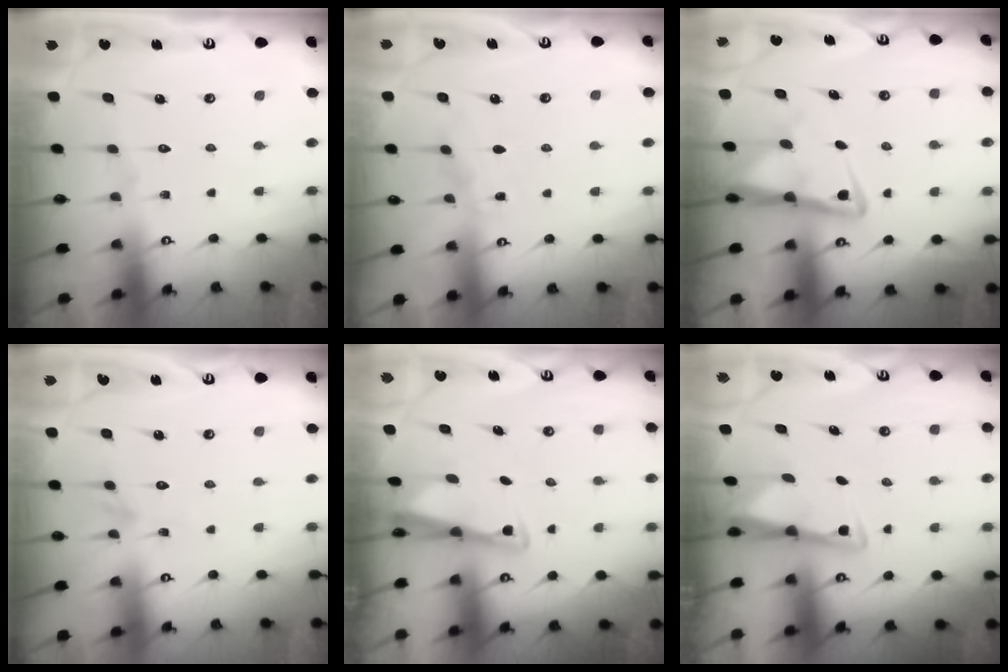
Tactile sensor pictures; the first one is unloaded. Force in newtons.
{"total": 4.1, "press": 4.1, "slide": 0.5}
{"total": 6.8, "press": 6.8, "slide": 0.8}
{"total": 1.7, "press": 1.7, "slide": 0.2}
{"total": 2.9, "press": 2.9, "slide": 0.2}
{"total": 3.0, "press": 2.9, "slide": 0.4}